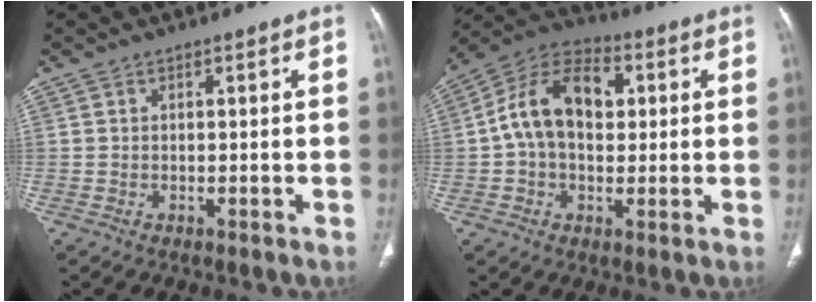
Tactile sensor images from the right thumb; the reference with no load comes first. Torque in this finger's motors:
{"motor_torque": [1.71, 1.70, 0.81, -0.59, 0.16]}